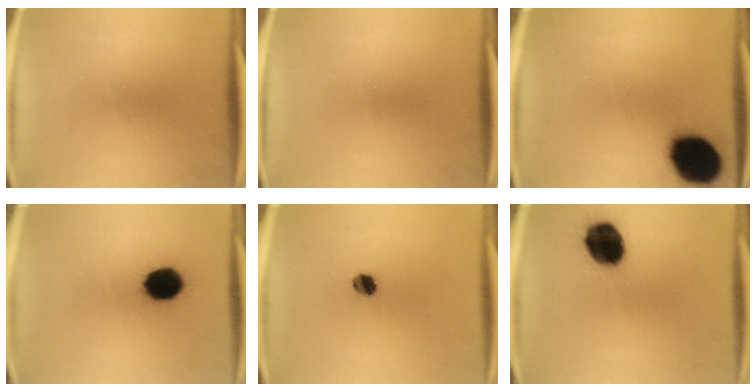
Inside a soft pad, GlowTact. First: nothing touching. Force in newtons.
{"total": 0.0}
{"total": 19.0}
{"total": 11.4}
{"total": 3.9}
{"total": 14.8}